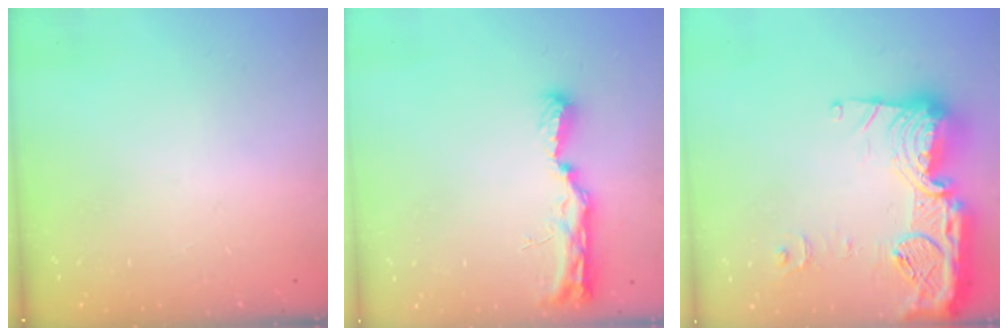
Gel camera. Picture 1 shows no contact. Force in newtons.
{"total": 11.3, "press": 10.0, "slide": 5.1}
{"total": 23.2, "press": 23.1, "slide": 2.1}